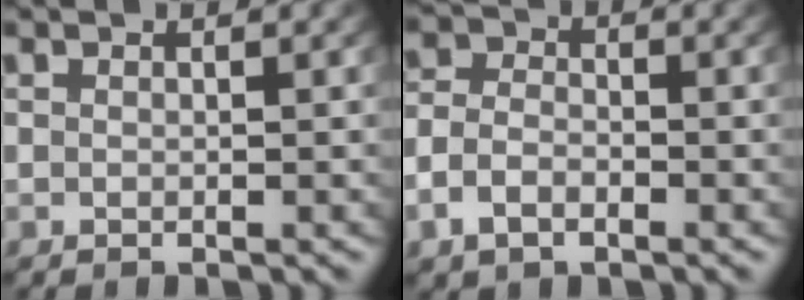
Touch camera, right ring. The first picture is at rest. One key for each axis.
{"total": 4.0, "fx": -1.6, "fy": 3.1, "fz": 1.9, "tx": -0.051, "ty": -0.016, "tz": -0.024}